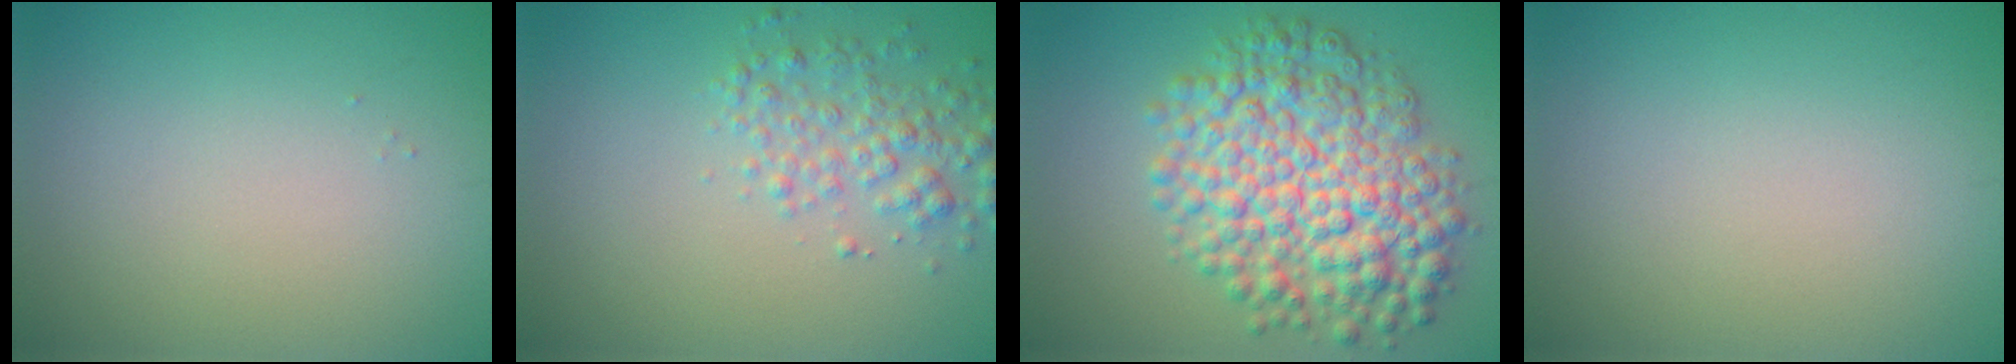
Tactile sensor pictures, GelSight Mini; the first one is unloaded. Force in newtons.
{"total": 3.0, "press": 3.0, "slide": 0.1}
{"total": 9.2, "press": 9.2, "slide": 0.1}
{"total": 0.0}